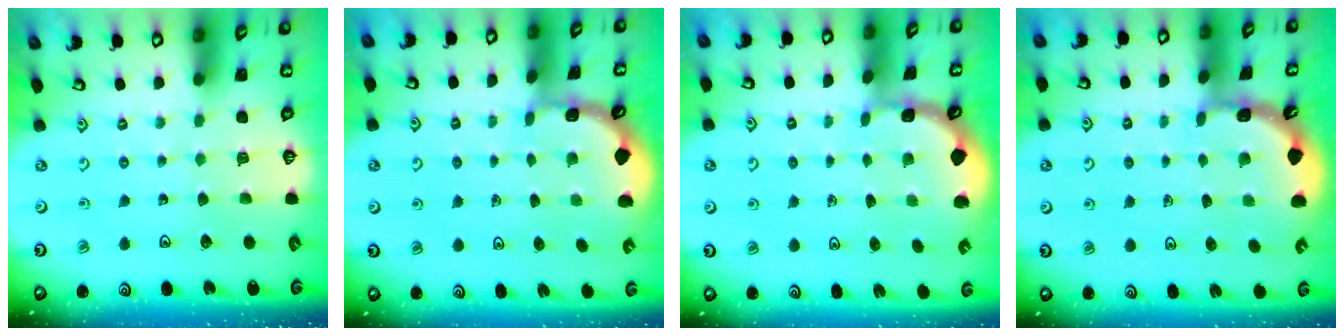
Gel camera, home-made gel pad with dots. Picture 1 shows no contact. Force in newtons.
{"total": 1.6, "press": 1.6, "slide": 0.2}
{"total": 1.1, "press": 1.1, "slide": 0.1}
{"total": 1.9, "press": 1.9, "slide": 0.0}